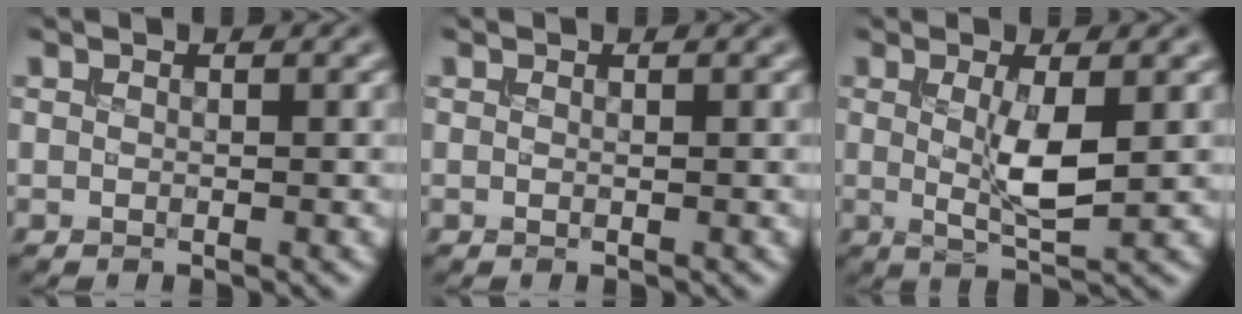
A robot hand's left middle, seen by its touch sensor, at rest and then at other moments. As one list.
[{"total": 0.0}, {"total": 3.8, "force": [0.2, 0.8, 3.7], "torque": [-0.070, -0.010, 0.007]}]